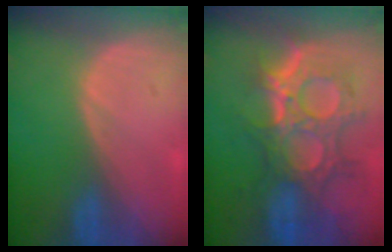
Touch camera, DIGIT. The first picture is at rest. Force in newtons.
{"total": 11.9, "press": 10.7, "slide": 5.3}